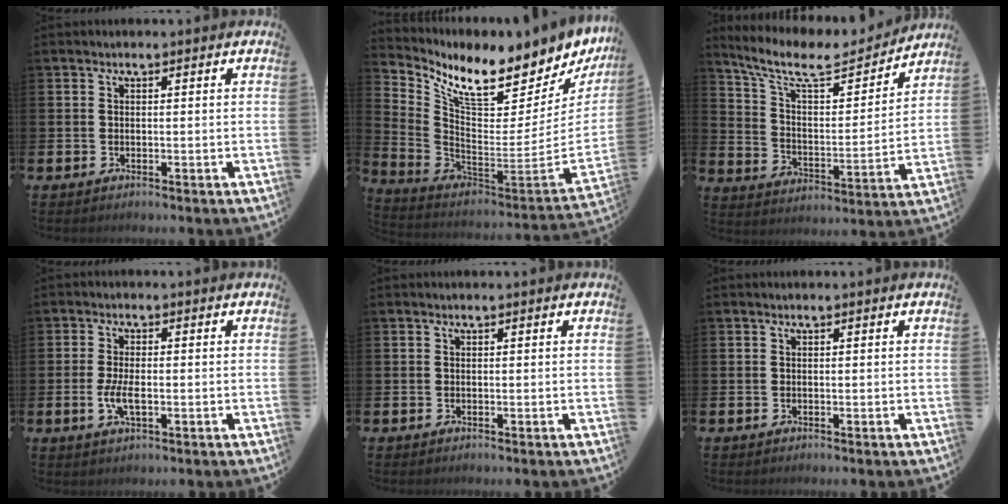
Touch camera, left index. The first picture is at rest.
{"total": 8.4, "force": [7.5, 2.5, 2.9], "torque": [-0.077, -0.079, 0.125]}
{"total": 9.9, "force": [8.6, 3.0, 4.0], "torque": [-0.109, -0.056, 0.146]}
{"total": 3.7, "force": [-0.6, 1.5, 3.3], "torque": [-0.059, -0.003, -0.013]}
{"total": 0.0}
{"total": 0.0}